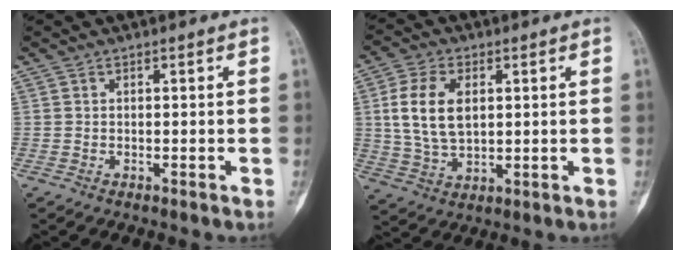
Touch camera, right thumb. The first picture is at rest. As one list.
[{"total": 10.6, "force": [2.0, 6.3, 8.3], "torque": [-0.162, -0.007, 0.043]}]